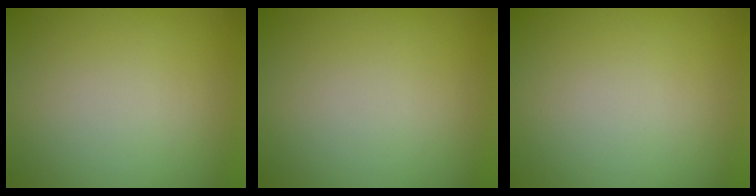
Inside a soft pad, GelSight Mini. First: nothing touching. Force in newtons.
{"total": 0.0}
{"total": 0.0}